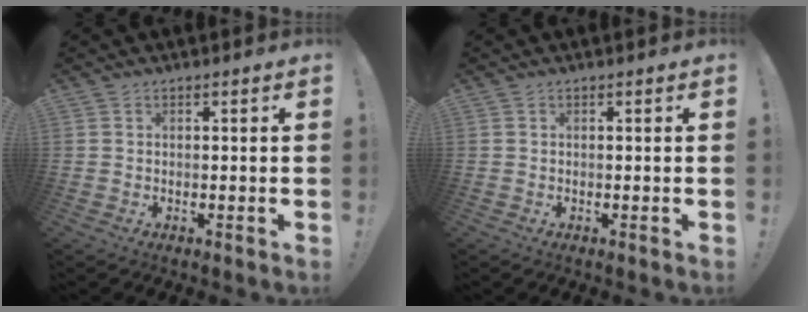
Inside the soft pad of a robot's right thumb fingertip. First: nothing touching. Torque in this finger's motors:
{"motor_torque": [0.00, 0.00, 0.00, 0.00, 0.00]}